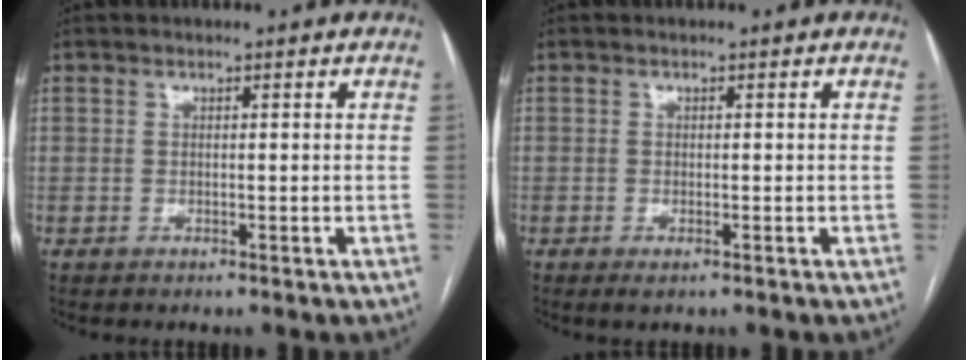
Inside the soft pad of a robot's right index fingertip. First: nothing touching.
{"total": 1.2, "force": [-0.7, 0.3, 1.0], "torque": [-0.016, -0.003, -0.007]}